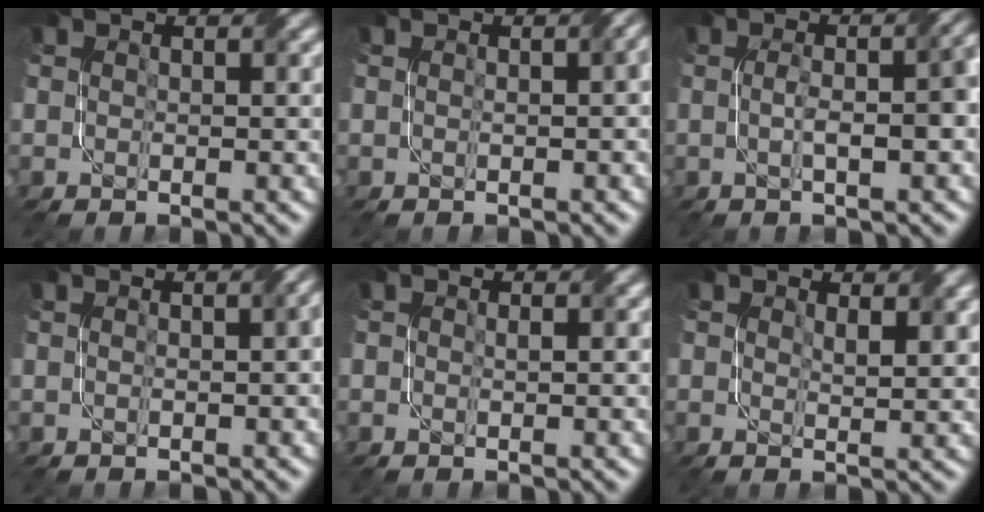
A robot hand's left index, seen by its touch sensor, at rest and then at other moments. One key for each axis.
{"total": 2.0, "fx": 0.4, "fy": 0.6, "fz": 1.9, "tx": -0.016, "ty": 0.006, "tz": 0.002}
{"total": 4.5, "fx": -0.3, "fy": 1.2, "fz": 4.3, "tx": -0.056, "ty": 0.009, "tz": -0.002}
{"total": 1.8, "fx": 0.2, "fy": 0.5, "fz": 1.7, "tx": -0.017, "ty": 0.003, "tz": 0.002}
{"total": 0.6, "fx": 0.0, "fy": 0.2, "fz": 0.5, "tx": -0.007, "ty": -0.001, "tz": 0.001}
{"total": 1.8, "fx": 0.9, "fy": 0.9, "fz": 1.2, "tx": -0.019, "ty": -0.006, "tz": 0.020}